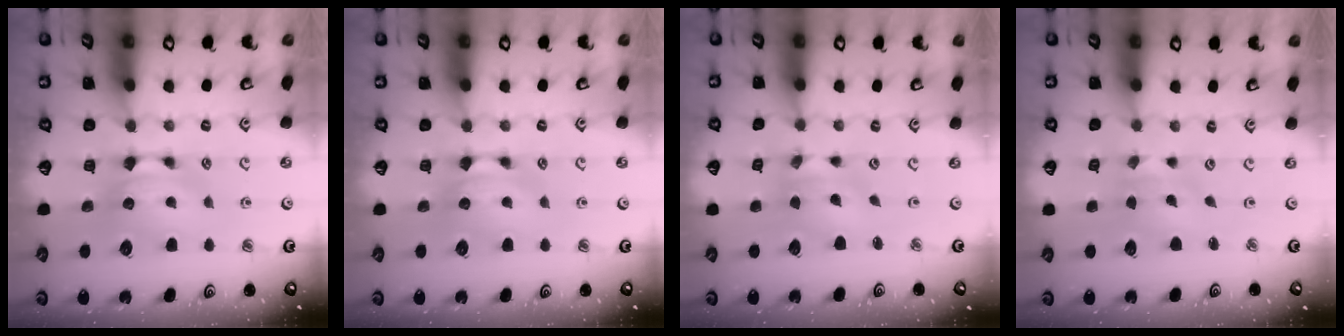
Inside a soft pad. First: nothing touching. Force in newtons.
{"total": 0.0}
{"total": 1.6, "press": 0.2, "slide": 1.5}
{"total": 2.8, "press": 2.7, "slide": 0.9}